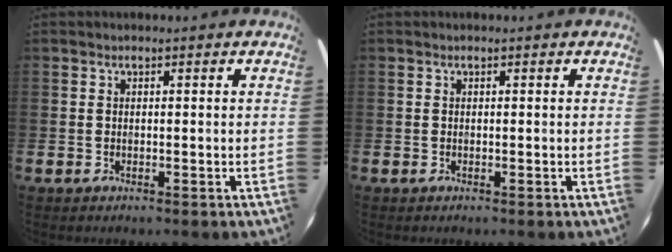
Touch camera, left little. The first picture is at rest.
{"total": 0.0}